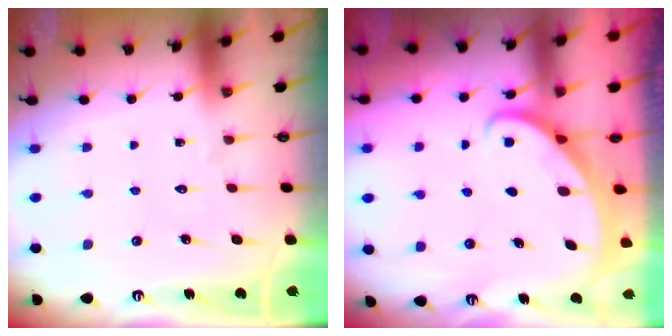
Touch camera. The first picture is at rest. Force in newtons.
{"total": 2.7, "press": 2.7, "slide": 0.1}